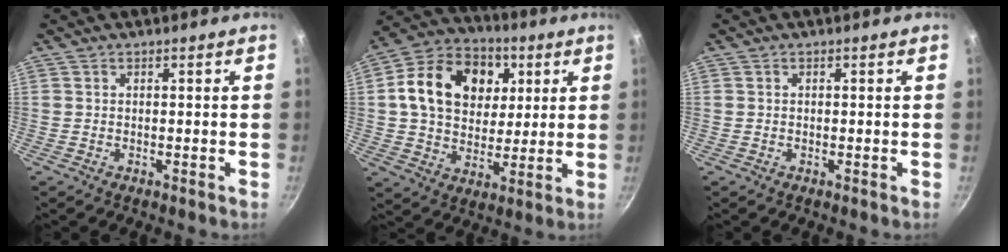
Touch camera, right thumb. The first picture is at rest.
{"total": 19.0, "force": [4.8, 14.4, 11.4], "torque": [-0.168, 0.008, 0.072]}
{"total": 0.0}